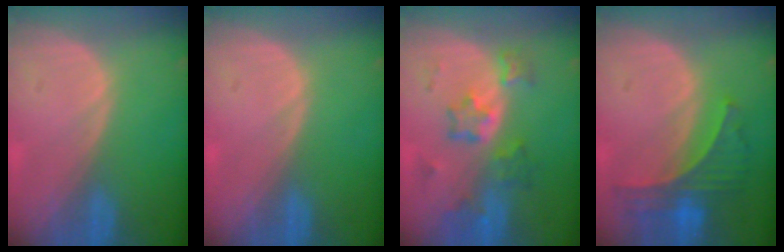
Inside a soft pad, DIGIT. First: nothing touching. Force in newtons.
{"total": 0.0}
{"total": 7.1, "press": 6.5, "slide": 2.9}
{"total": 7.2, "press": 6.4, "slide": 3.3}